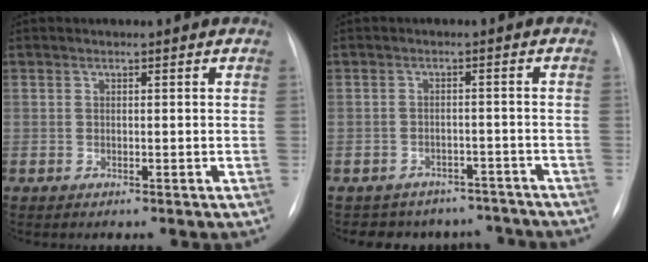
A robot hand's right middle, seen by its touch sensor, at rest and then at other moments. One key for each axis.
{"total": 9.0, "fx": -7.9, "fy": 4.3, "fz": 0.2, "tx": 0.007, "ty": 0.023, "tz": -0.090}